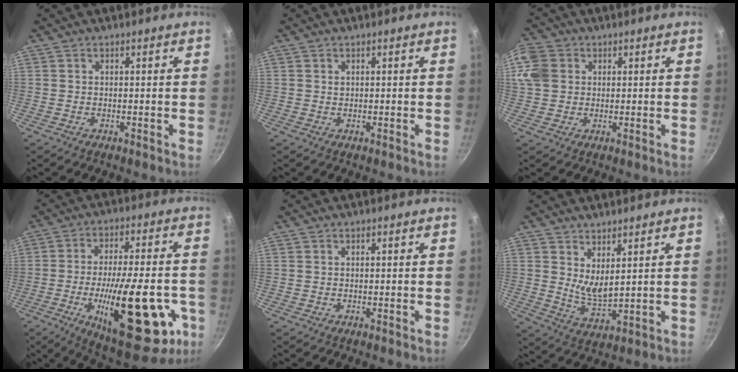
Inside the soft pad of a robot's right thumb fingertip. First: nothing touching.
{"total": 0.6, "force": [0.3, 0.4, 0.2], "torque": [-0.004, 0.000, 0.007]}
{"total": 8.0, "force": [2.1, 6.7, 3.9], "torque": [-0.070, -0.001, 0.030]}
{"total": 27.7, "force": [-8.3, 10.2, 24.3], "torque": [-0.329, 0.010, -0.113]}
{"total": 0.0}
{"total": 5.7, "force": [3.0, 2.2, 4.3], "torque": [-0.066, -0.039, 0.059]}